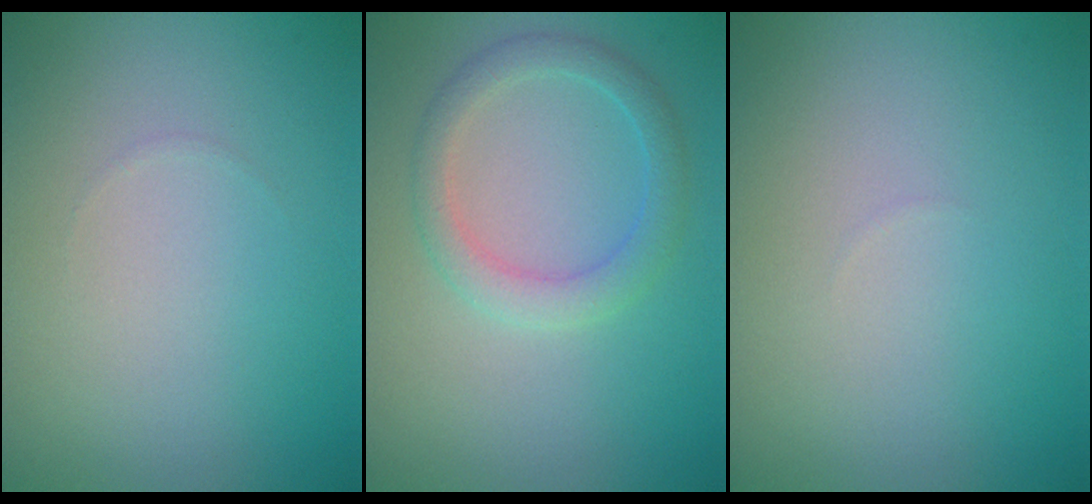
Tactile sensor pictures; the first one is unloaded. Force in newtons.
{"total": 2.7, "press": 2.7, "slide": 0.1}
{"total": 0.0}